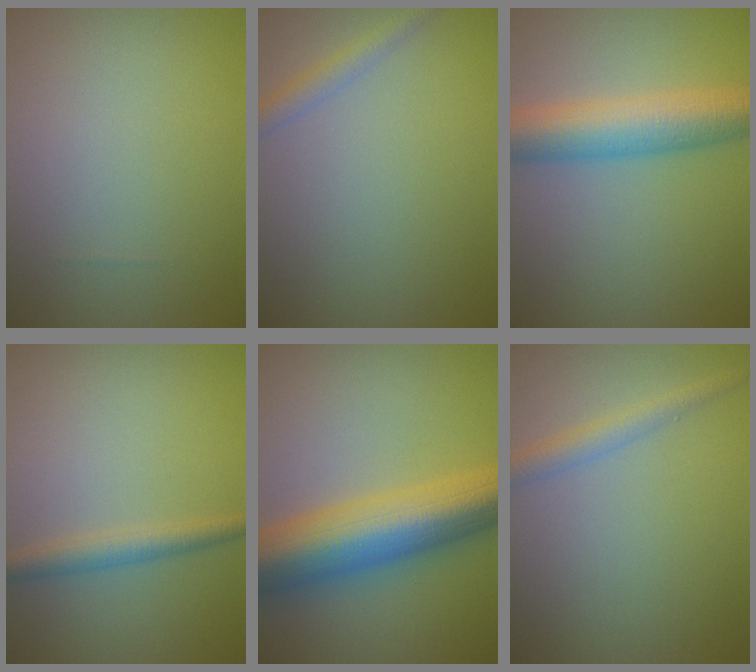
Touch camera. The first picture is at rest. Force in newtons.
{"total": 2.0, "press": 2.0, "slide": 0.0}
{"total": 7.2, "press": 7.2, "slide": 0.3}
{"total": 2.4, "press": 2.4, "slide": 0.1}
{"total": 11.7, "press": 11.7, "slide": 0.3}
{"total": 2.2, "press": 2.2, "slide": 0.1}